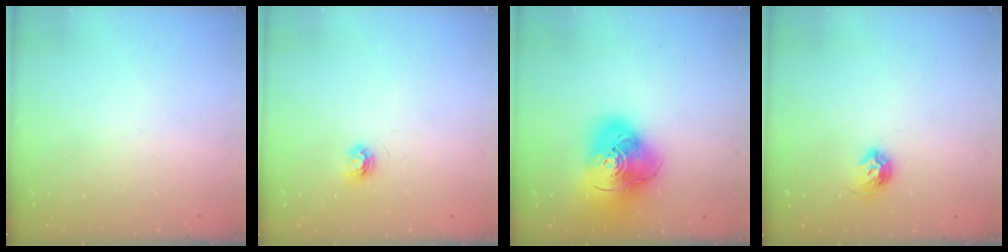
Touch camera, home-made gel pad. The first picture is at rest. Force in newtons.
{"total": 3.7, "press": 3.7, "slide": 0.5}
{"total": 19.4, "press": 19.2, "slide": 2.5}
{"total": 8.4, "press": 8.3, "slide": 0.9}